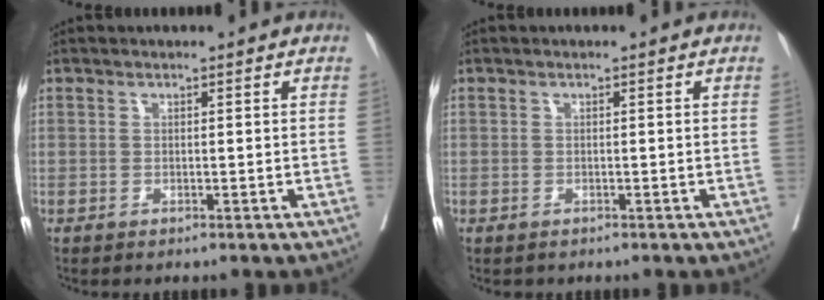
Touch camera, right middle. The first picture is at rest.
{"total": 0.0}